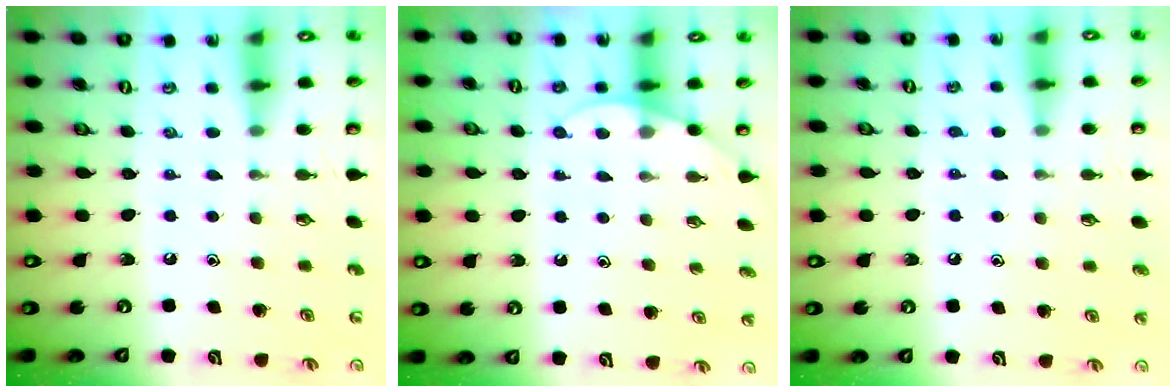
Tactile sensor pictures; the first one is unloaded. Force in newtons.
{"total": 5.1, "press": 5.1, "slide": 0.2}
{"total": 3.2, "press": 3.2, "slide": 0.4}